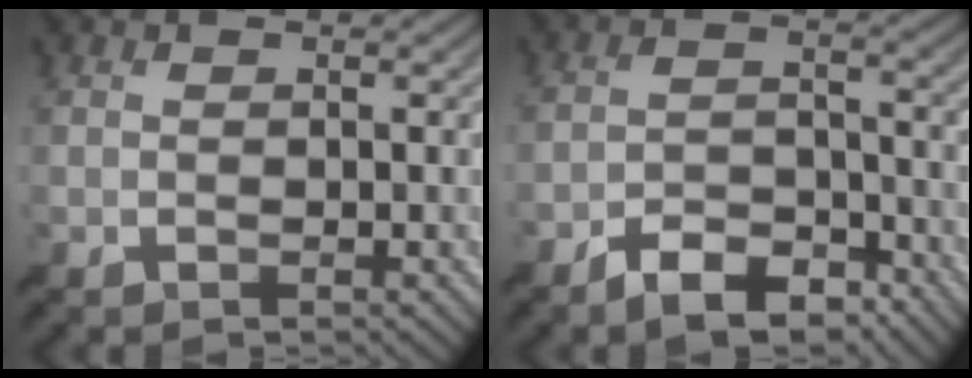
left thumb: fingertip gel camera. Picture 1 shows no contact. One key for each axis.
{"total": 6.9, "fx": -5.4, "fy": 2.7, "fz": 3.2, "tx": -0.053, "ty": -0.002, "tz": -0.102}